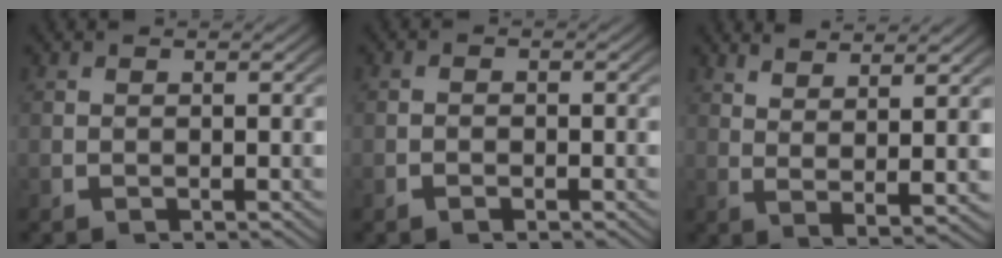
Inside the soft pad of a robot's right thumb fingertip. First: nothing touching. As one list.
[{"total": 0.7, "force": [-0.6, 0.3, 0.4], "torque": [-0.007, -0.001, -0.013]}, {"total": 4.4, "force": [2.6, 0.8, 3.5], "torque": [-0.062, -0.003, 0.053]}]